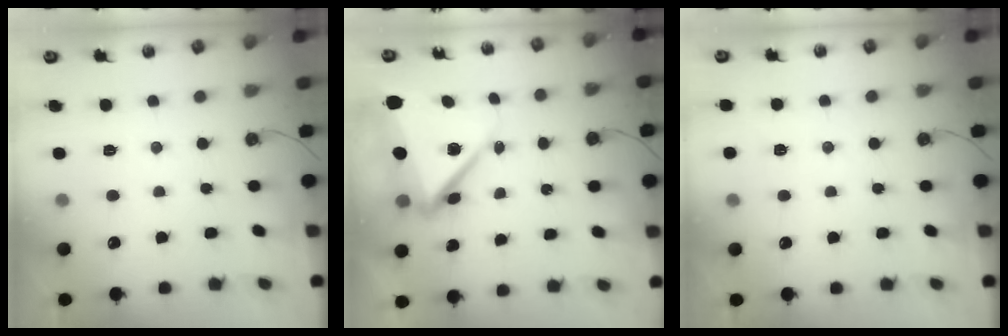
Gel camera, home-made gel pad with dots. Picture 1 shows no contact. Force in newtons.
{"total": 11.0, "press": 10.8, "slide": 1.8}
{"total": 3.0, "press": 2.4, "slide": 1.8}